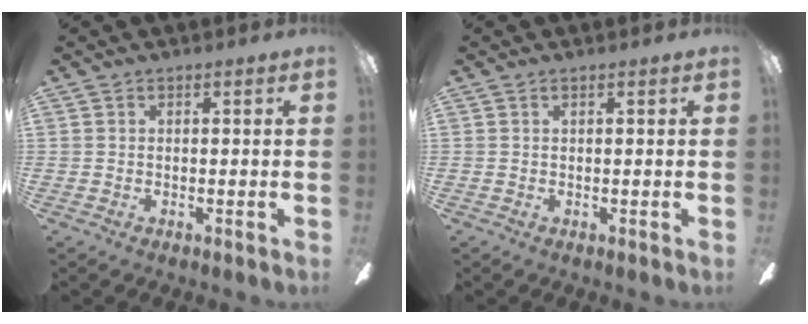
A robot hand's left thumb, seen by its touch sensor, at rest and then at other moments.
{"total": 0.0}